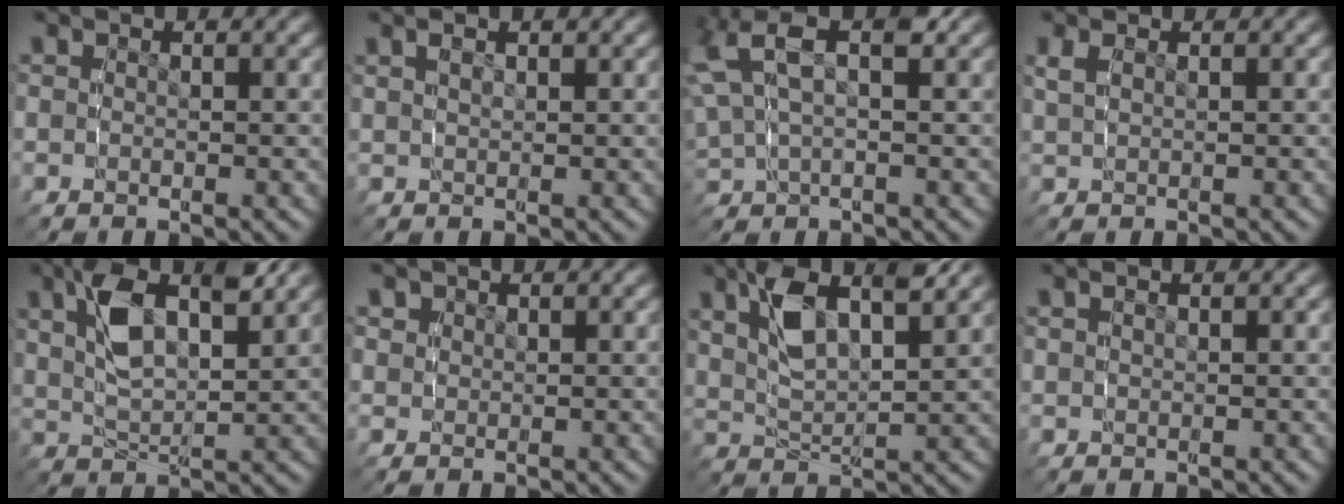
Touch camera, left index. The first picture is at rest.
{"total": 1.3, "force": [0.8, 0.0, 1.0], "torque": [-0.014, 0.003, 0.022]}
{"total": 8.7, "force": [3.3, 5.2, 6.1], "torque": [-0.118, 0.026, 0.042]}
{"total": 1.0, "force": [0.6, 0.2, 0.8], "torque": [-0.020, 0.001, 0.019]}
{"total": 6.2, "force": [2.5, 2.4, 5.2], "torque": [-0.109, -0.003, 0.047]}
{"total": 1.1, "force": [0.8, 0.7, 0.4], "torque": [-0.010, -0.008, 0.025]}
{"total": 6.6, "force": [3.0, 2.5, 5.4], "torque": [-0.108, -0.002, 0.055]}
{"total": 0.8, "force": [0.5, -0.4, 0.6], "torque": [-0.009, 0.001, 0.013]}